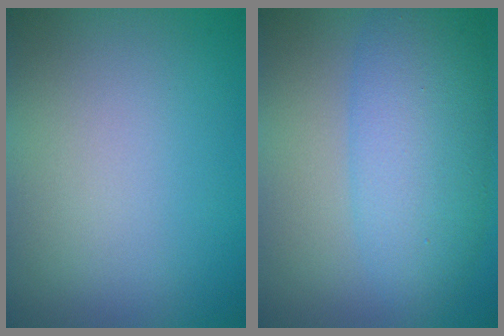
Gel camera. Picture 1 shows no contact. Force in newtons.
{"total": 7.2, "press": 7.2, "slide": 0.3}